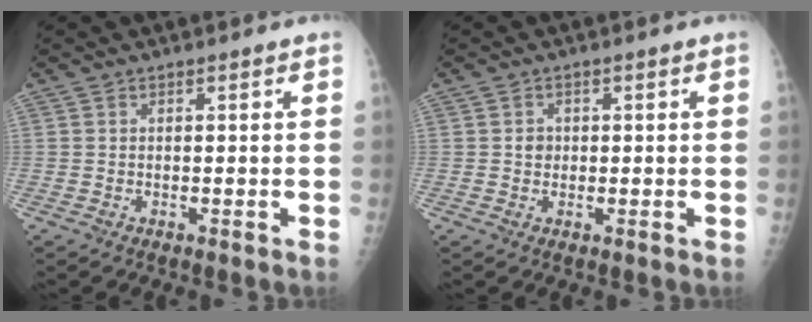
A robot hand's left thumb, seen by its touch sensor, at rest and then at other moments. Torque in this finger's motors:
{"motor_torque": [0.05, 0.02, -0.03, -0.02, 0.00]}